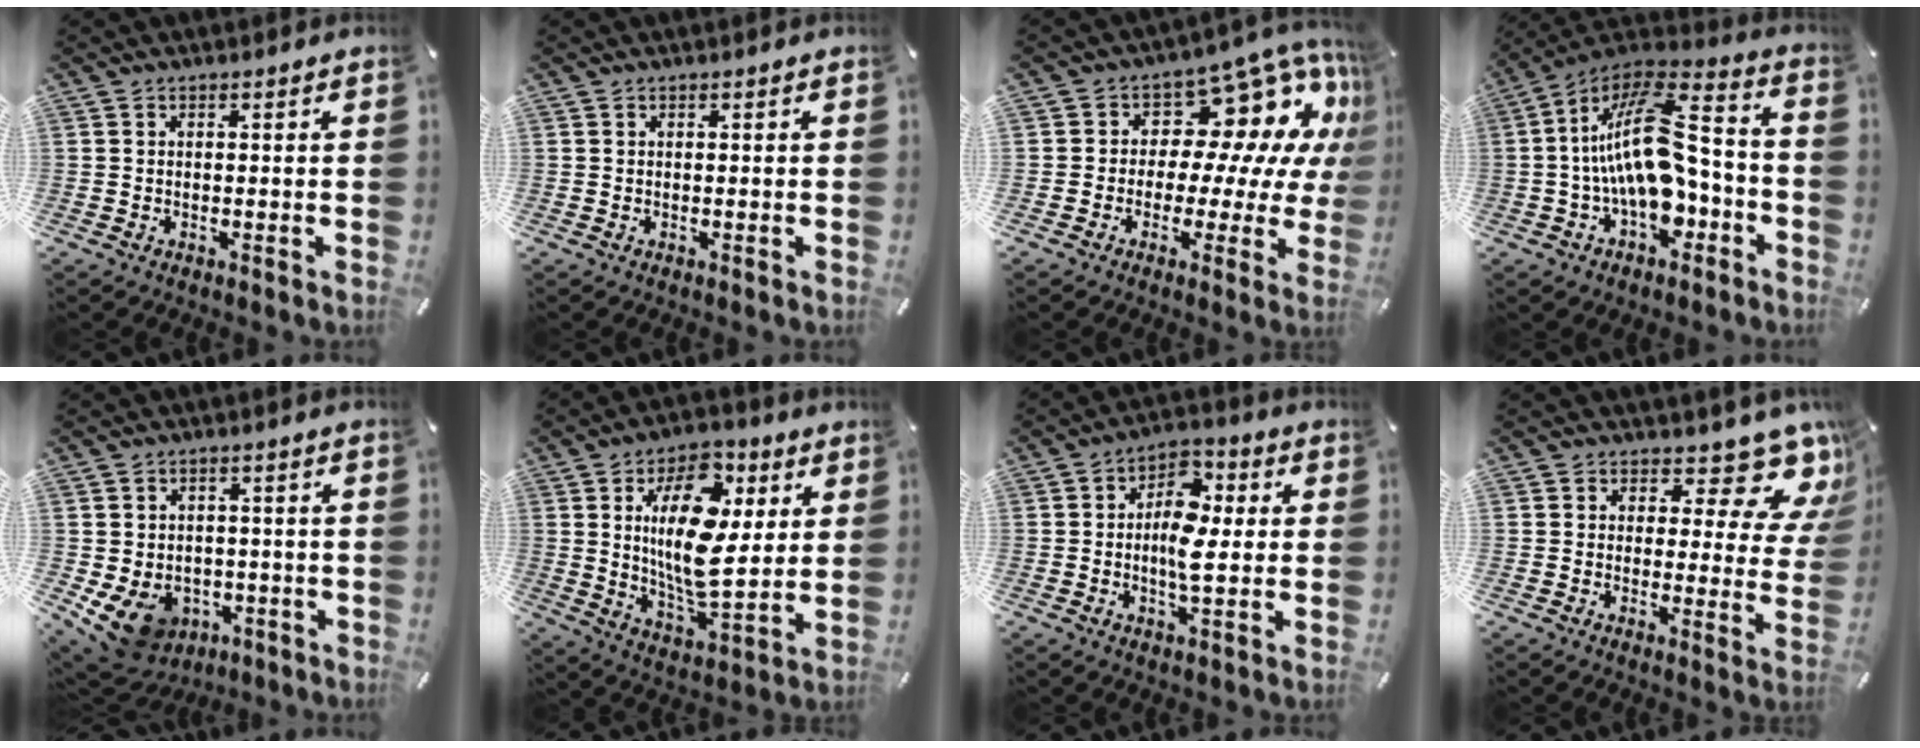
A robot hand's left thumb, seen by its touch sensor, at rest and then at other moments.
{"total": 0.0}
{"total": 14.1, "force": [6.2, 9.0, 8.9], "torque": [-0.125, -0.055, 0.106]}
{"total": 19.8, "force": [-1.4, 11.4, 16.2], "torque": [-0.308, 0.003, -0.021]}
{"total": 9.6, "force": [-3.7, 7.7, 4.5], "torque": [-0.102, 0.004, -0.066]}
{"total": 18.5, "force": [4.9, 9.8, 14.9], "torque": [-0.261, -0.014, 0.078]}
{"total": 9.5, "force": [-0.4, 5.3, 7.9], "torque": [-0.133, 0.002, -0.010]}
{"total": 10.9, "force": [7.3, 4.6, 6.7], "torque": [-0.078, -0.062, 0.123]}